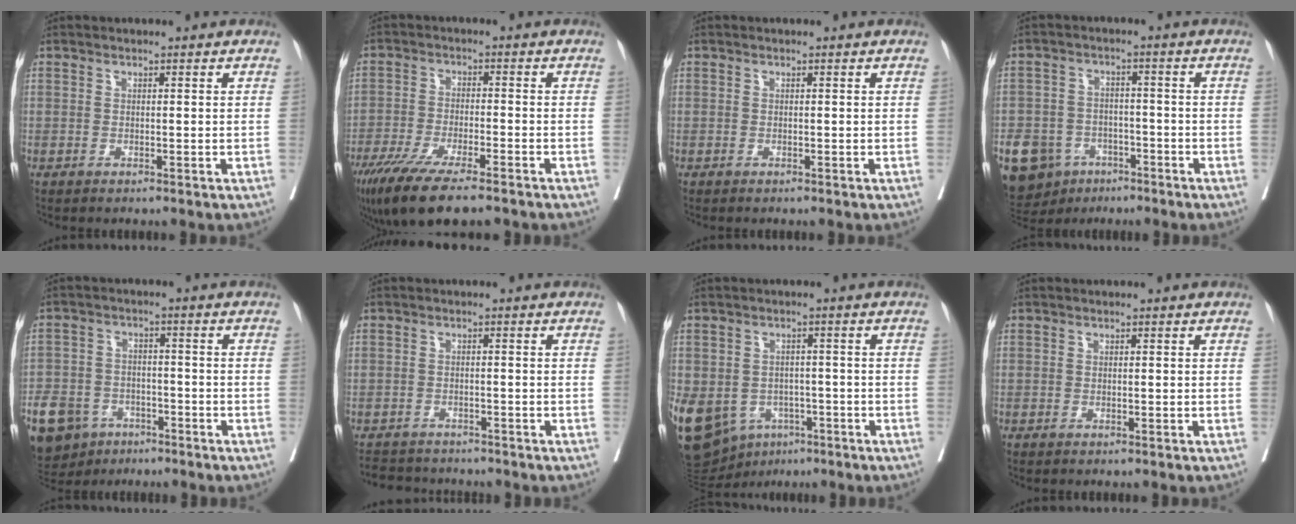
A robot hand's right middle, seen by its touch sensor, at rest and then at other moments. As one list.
[{"total": 13.4, "force": [-10.0, 2.0, 8.7], "torque": [-0.153, -0.035, -0.164]}, {"total": 0.0}, {"total": 13.5, "force": [-7.3, 10.3, 4.8], "torque": [-0.126, 0.008, -0.107]}, {"total": 14.9, "force": [-9.1, 10.1, 6.1], "torque": [-0.161, -0.004, -0.141]}, {"total": 5.7, "force": [-5.4, 1.7, 0.5], "torque": [-0.004, -0.001, -0.082]}, {"total": 25.7, "force": [-10.7, 20.1, 12.0], "torque": [-0.387, -0.018, -0.148]}, {"total": 0.0}]